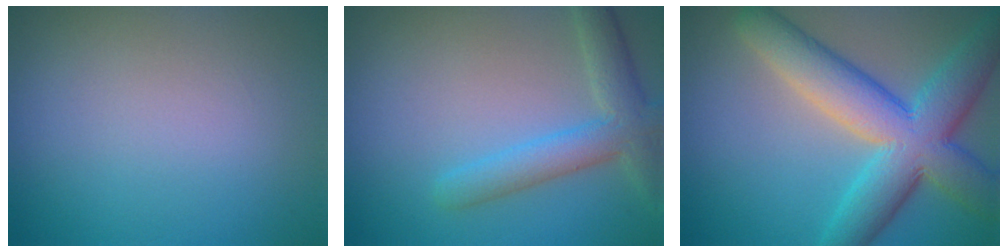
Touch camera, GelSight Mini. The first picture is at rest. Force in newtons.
{"total": 4.4, "press": 4.4, "slide": 0.2}
{"total": 9.7, "press": 9.7, "slide": 0.4}